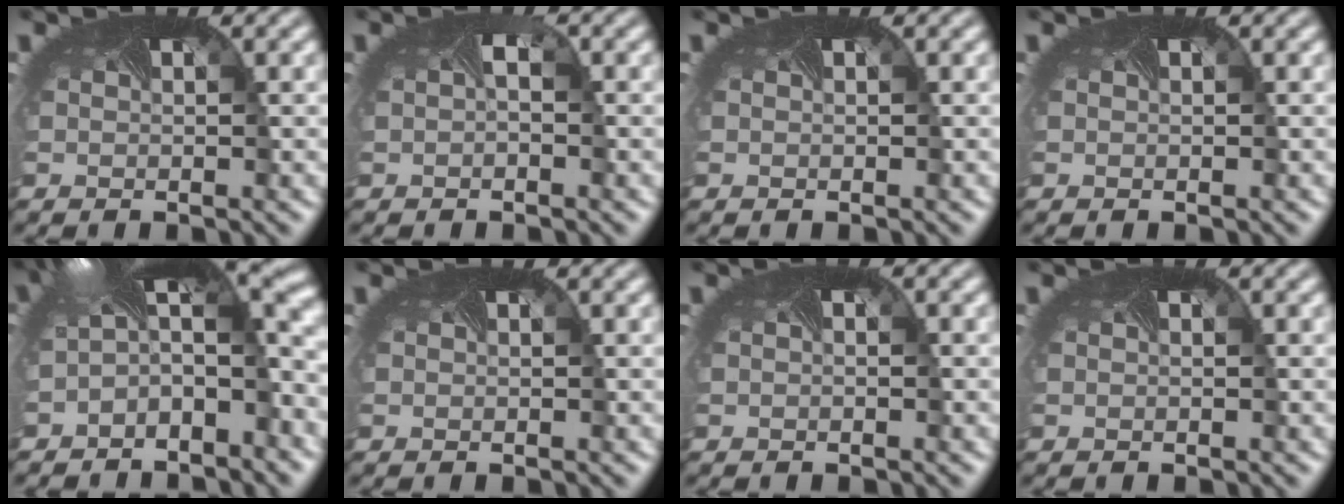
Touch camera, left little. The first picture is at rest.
{"total": 0.8, "force": [-0.3, 0.3, 0.7], "torque": [-0.014, 0.002, -0.003]}
{"total": 0.0}
{"total": 0.0}
{"total": 9.5, "force": [0.2, 3.7, 8.8], "torque": [-0.145, 0.003, -0.005]}
{"total": 0.0}
{"total": 0.6, "force": [-0.1, 0.0, 0.5], "torque": [-0.007, 0.005, 0.000]}
{"total": 0.0}